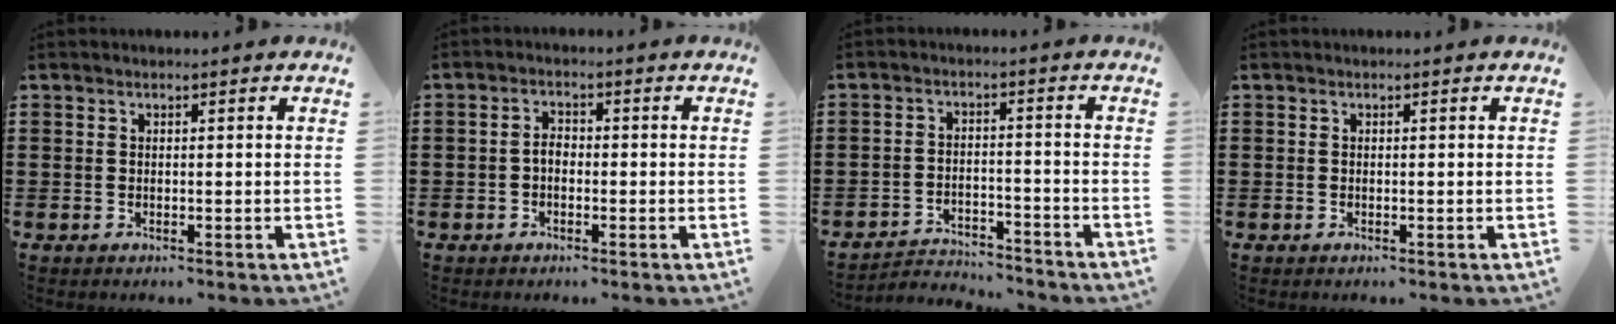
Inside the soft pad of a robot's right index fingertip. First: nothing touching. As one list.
[{"total": 2.1, "force": [-0.6, 1.3, 1.5], "torque": [-0.037, 0.002, -0.016]}, {"total": 3.4, "force": [-3.3, 0.6, 0.2], "torque": [-0.007, 0.008, -0.071]}, {"total": 0.0}]